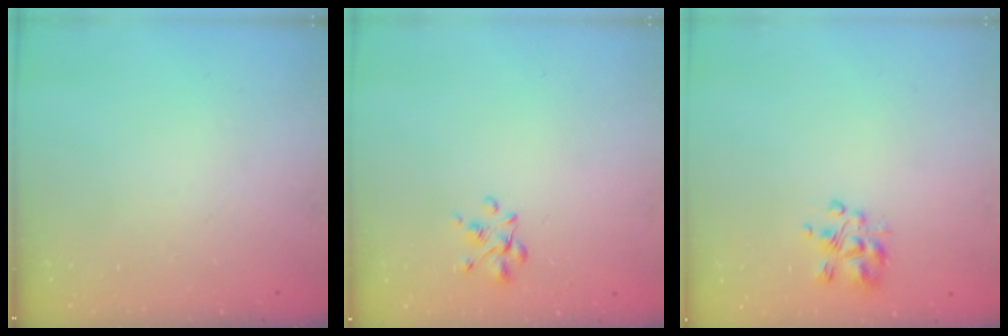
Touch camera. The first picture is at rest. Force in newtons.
{"total": 3.5, "press": 3.4, "slide": 1.1}
{"total": 4.9, "press": 4.8, "slide": 1.0}